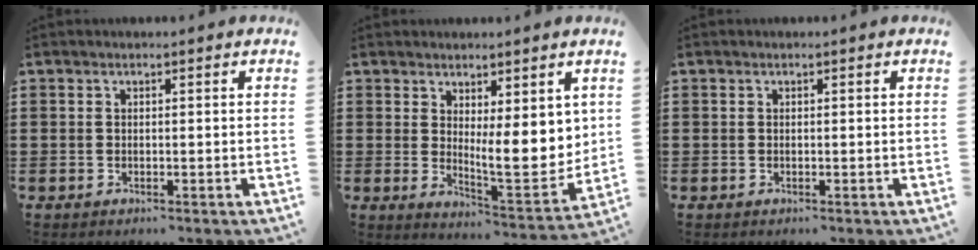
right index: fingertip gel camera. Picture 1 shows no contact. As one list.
[{"total": 7.5, "force": [2.6, 2.8, 6.4], "torque": [-0.091, -0.027, 0.046]}, {"total": 0.0}]